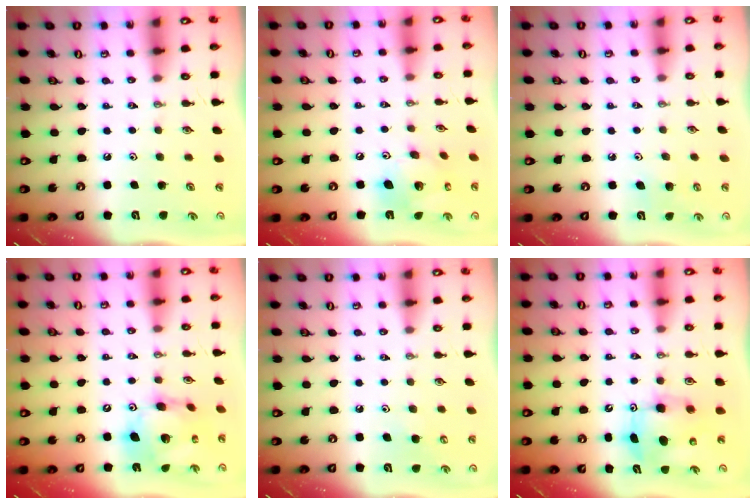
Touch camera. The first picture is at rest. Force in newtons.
{"total": 13.8, "press": 13.6, "slide": 1.8}
{"total": 4.2, "press": 4.2, "slide": 0.4}
{"total": 14.9, "press": 14.8, "slide": 1.4}
{"total": 5.6, "press": 5.5, "slide": 0.7}
{"total": 7.8, "press": 7.5, "slide": 2.0}